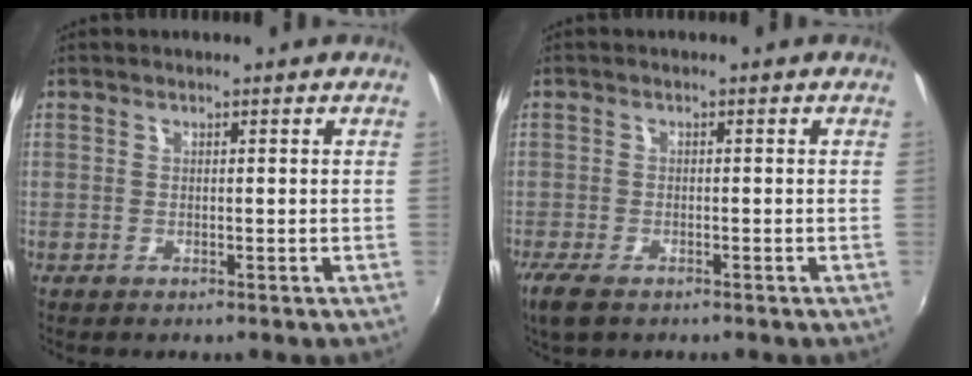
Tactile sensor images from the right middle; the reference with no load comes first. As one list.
[{"total": 4.4, "force": [-3.1, 1.7, 2.7], "torque": [-0.066, -0.015, -0.059]}]